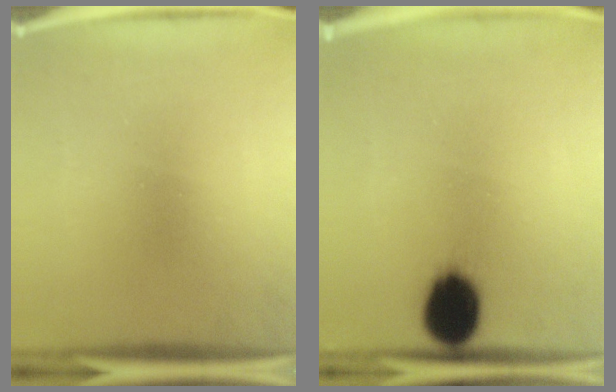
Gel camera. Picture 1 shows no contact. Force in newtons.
{"total": 11.1}